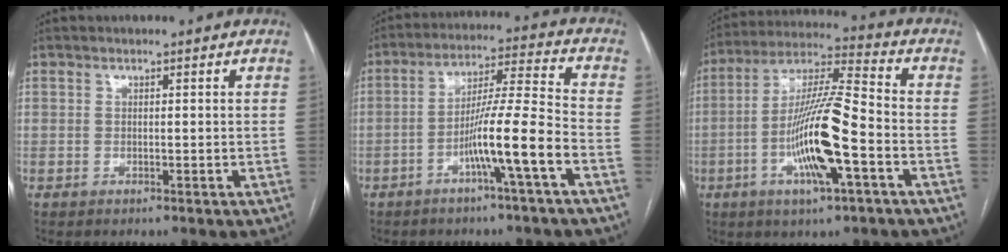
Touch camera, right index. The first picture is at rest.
{"total": 10.3, "force": [-4.5, -1.1, 9.2], "torque": [-0.166, 0.011, -0.078]}
{"total": 15.1, "force": [-4.6, 1.5, 14.3], "torque": [-0.276, 0.000, -0.083]}